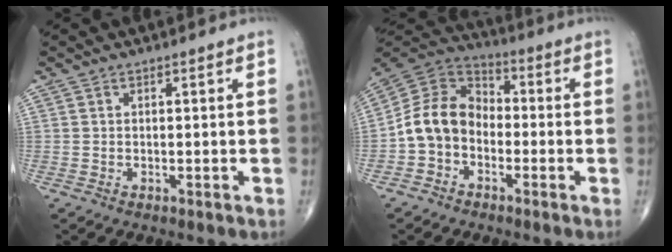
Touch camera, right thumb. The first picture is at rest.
{"total": 11.0, "force": [-2.7, 8.6, 6.4], "torque": [-0.105, 0.044, -0.065]}